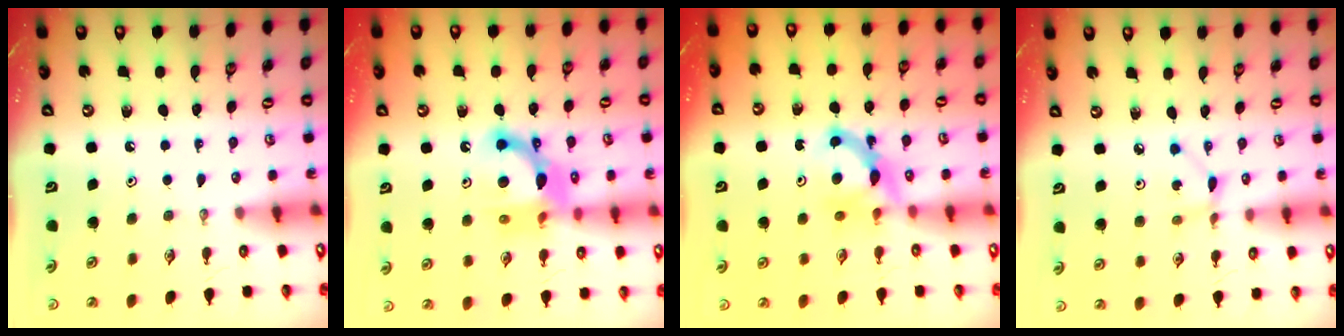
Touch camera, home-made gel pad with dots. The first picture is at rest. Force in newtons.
{"total": 12.4, "press": 12.3, "slide": 1.8}
{"total": 7.2, "press": 7.2, "slide": 0.5}
{"total": 2.5, "press": 2.5, "slide": 0.1}